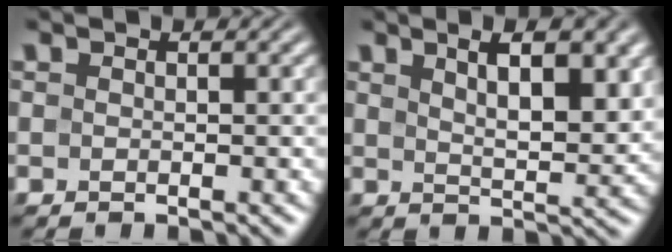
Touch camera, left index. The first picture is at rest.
{"total": 6.3, "force": [2.9, 2.2, 5.1], "torque": [-0.064, 0.005, 0.042]}